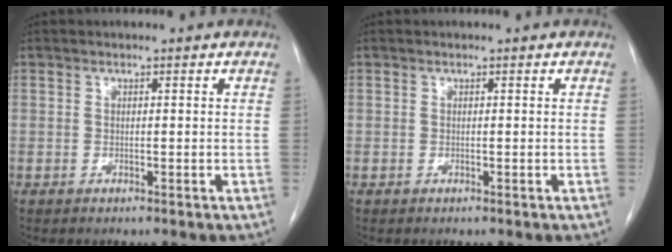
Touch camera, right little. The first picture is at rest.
{"total": 0.0}